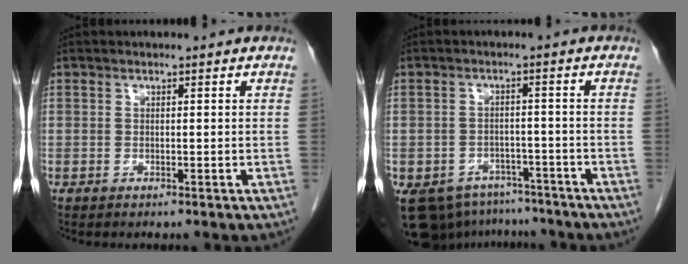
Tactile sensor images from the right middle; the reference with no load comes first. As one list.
[{"total": 12.0, "force": [-9.4, 6.7, 3.0], "torque": [-0.066, 0.005, -0.123]}]